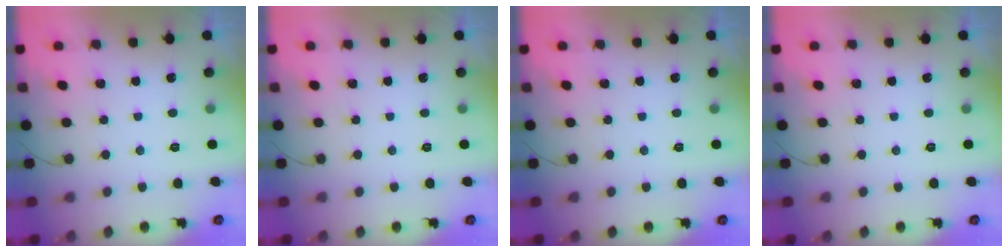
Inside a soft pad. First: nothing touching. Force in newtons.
{"total": 0.0}
{"total": 0.0}
{"total": 0.0}